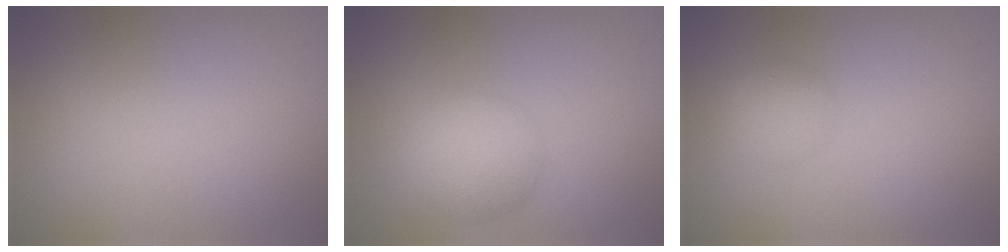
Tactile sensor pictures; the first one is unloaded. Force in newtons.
{"total": 4.2, "press": 4.2, "slide": 0.1}
{"total": 1.9, "press": 1.9, "slide": 0.0}